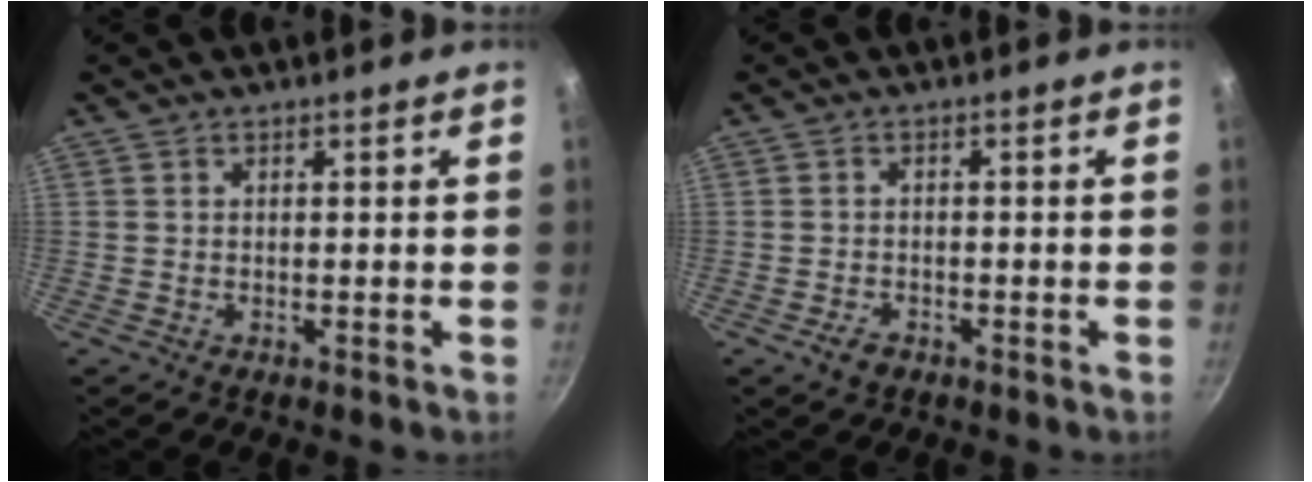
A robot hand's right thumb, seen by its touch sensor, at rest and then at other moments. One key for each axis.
{"total": 2.6, "fx": -1.6, "fy": 1.6, "fz": 1.3, "tx": -0.023, "ty": 0.012, "tz": -0.026}